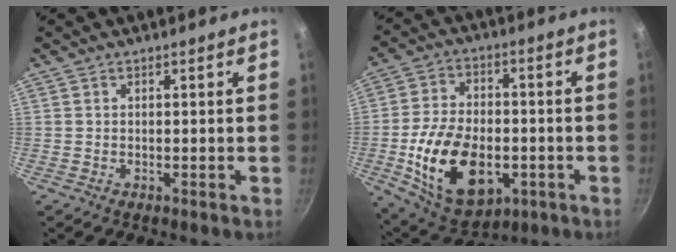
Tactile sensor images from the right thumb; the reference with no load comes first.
{"total": 19.3, "force": [-4.6, 12.0, 14.4], "torque": [-0.241, 0.015, -0.064]}